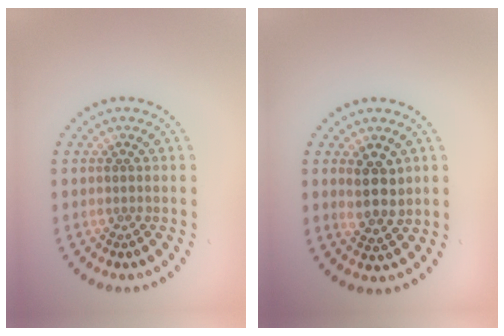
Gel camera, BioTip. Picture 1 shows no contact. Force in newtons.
{"total": 3.0, "press": 2.7, "slide": 1.2}